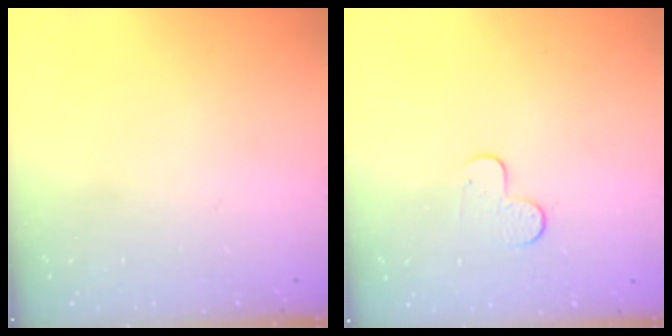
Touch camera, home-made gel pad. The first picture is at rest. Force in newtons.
{"total": 5.9, "press": 5.9, "slide": 0.4}